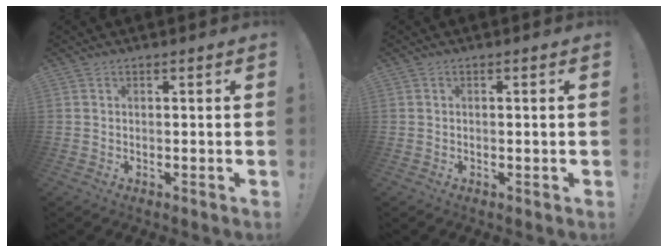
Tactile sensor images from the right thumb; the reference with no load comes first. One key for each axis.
{"total": 0.6, "fx": -0.1, "fy": -0.1, "fz": 0.6, "tx": -0.008, "ty": -0.003, "tz": -0.002}